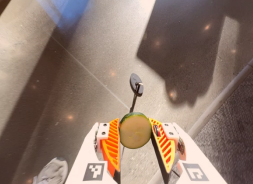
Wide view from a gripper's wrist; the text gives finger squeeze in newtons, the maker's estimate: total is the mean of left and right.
{"total": 11.0, "left": 11.0, "right": 11.0}